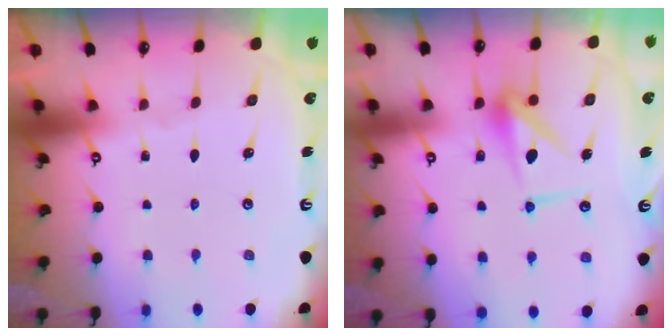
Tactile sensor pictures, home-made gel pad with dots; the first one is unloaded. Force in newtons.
{"total": 10.0, "press": 10.0, "slide": 0.2}